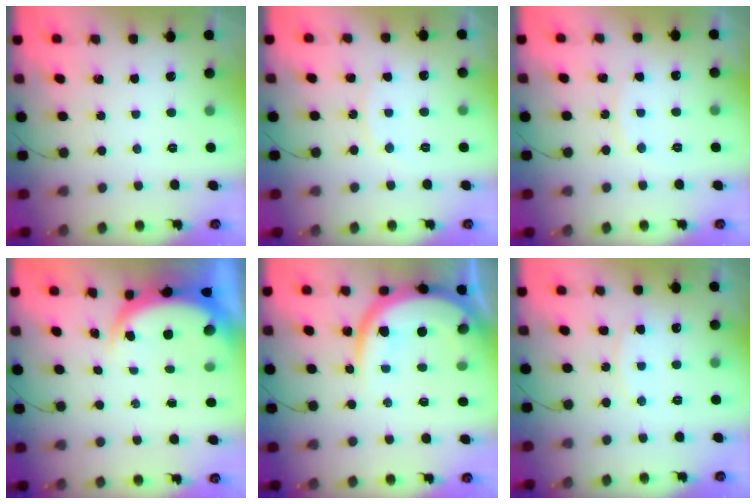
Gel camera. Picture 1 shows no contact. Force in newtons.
{"total": 3.9, "press": 3.9, "slide": 0.7}
{"total": 5.4, "press": 5.4, "slide": 0.4}
{"total": 5.3, "press": 5.2, "slide": 1.1}
{"total": 15.4, "press": 15.3, "slide": 0.8}
{"total": 9.3, "press": 9.3, "slide": 0.3}